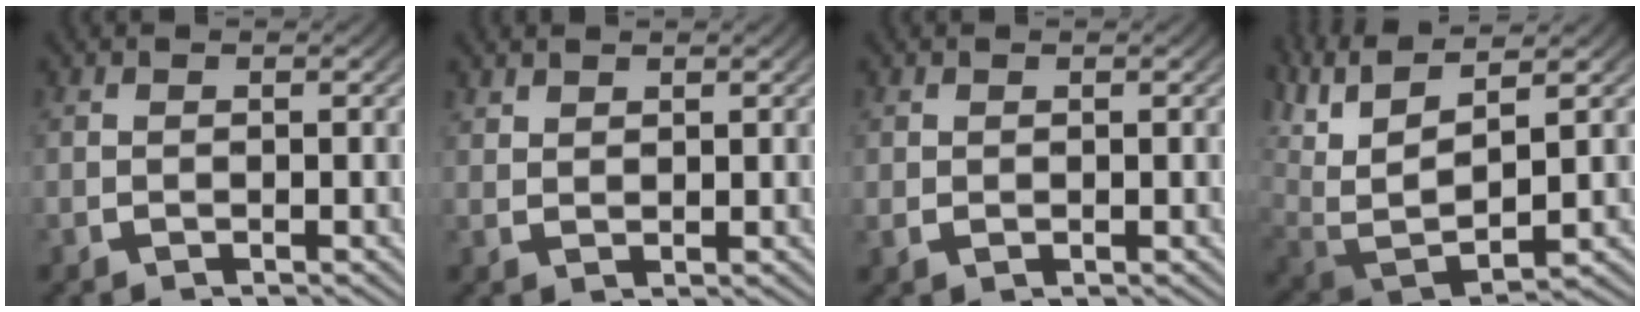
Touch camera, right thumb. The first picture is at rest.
{"total": 1.4, "force": [1.4, 0.2, 0.2], "torque": [0.004, 0.000, 0.032]}
{"total": 0.6, "force": [0.3, 0.4, 0.4], "torque": [-0.010, -0.004, 0.010]}
{"total": 13.1, "force": [2.0, 9.2, 9.1], "torque": [-0.236, -0.050, 0.055]}